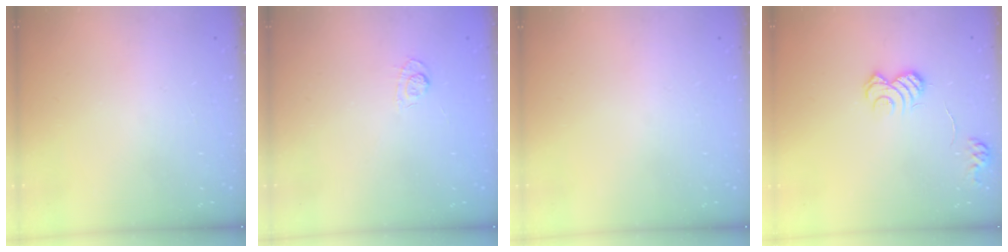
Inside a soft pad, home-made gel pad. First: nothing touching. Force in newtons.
{"total": 3.5, "press": 3.1, "slide": 1.6}
{"total": 0.0}
{"total": 9.8, "press": 9.7, "slide": 0.7}